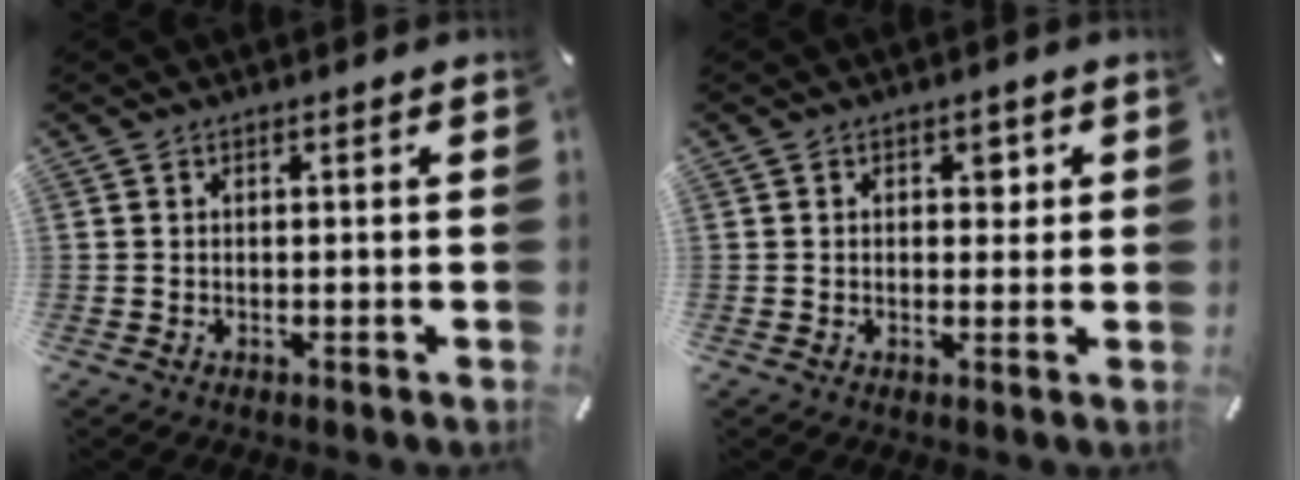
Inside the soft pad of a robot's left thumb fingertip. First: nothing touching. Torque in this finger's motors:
{"motor_torque": [-0.02, 0.00, 0.02, -0.01, 0.00]}